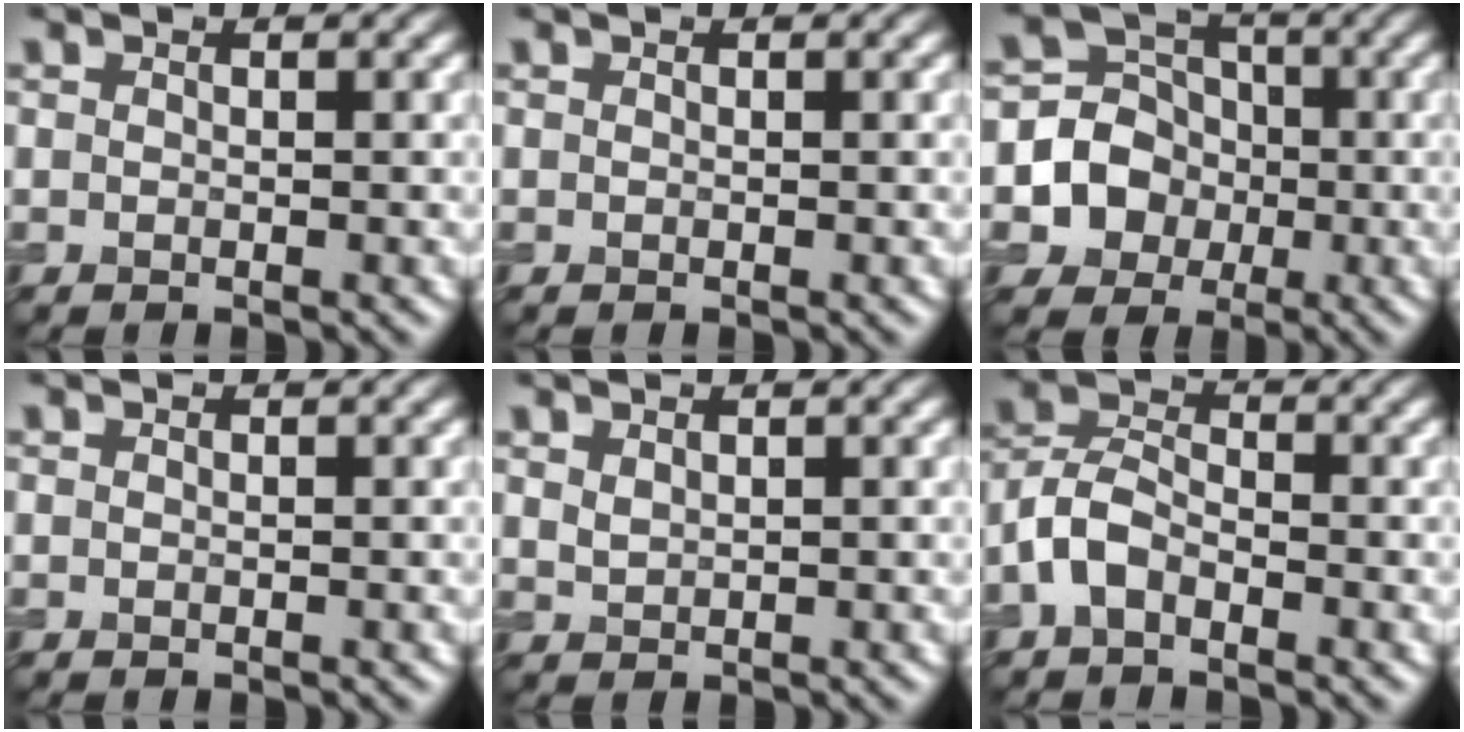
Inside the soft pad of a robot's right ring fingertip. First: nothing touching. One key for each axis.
{"total": 0.0}
{"total": 7.0, "fx": -1.6, "fy": 6.6, "fz": 1.7, "tx": -0.023, "ty": 0.018, "tz": -0.055}
{"total": 0.0}
{"total": 1.0, "fx": 0.8, "fy": 0.5, "fz": 0.5, "tx": -0.015, "ty": -0.001, "tz": 0.020}
{"total": 3.4, "fx": -1.8, "fy": 1.9, "fz": 2.2, "tx": -0.046, "ty": 0.009, "tz": -0.047}